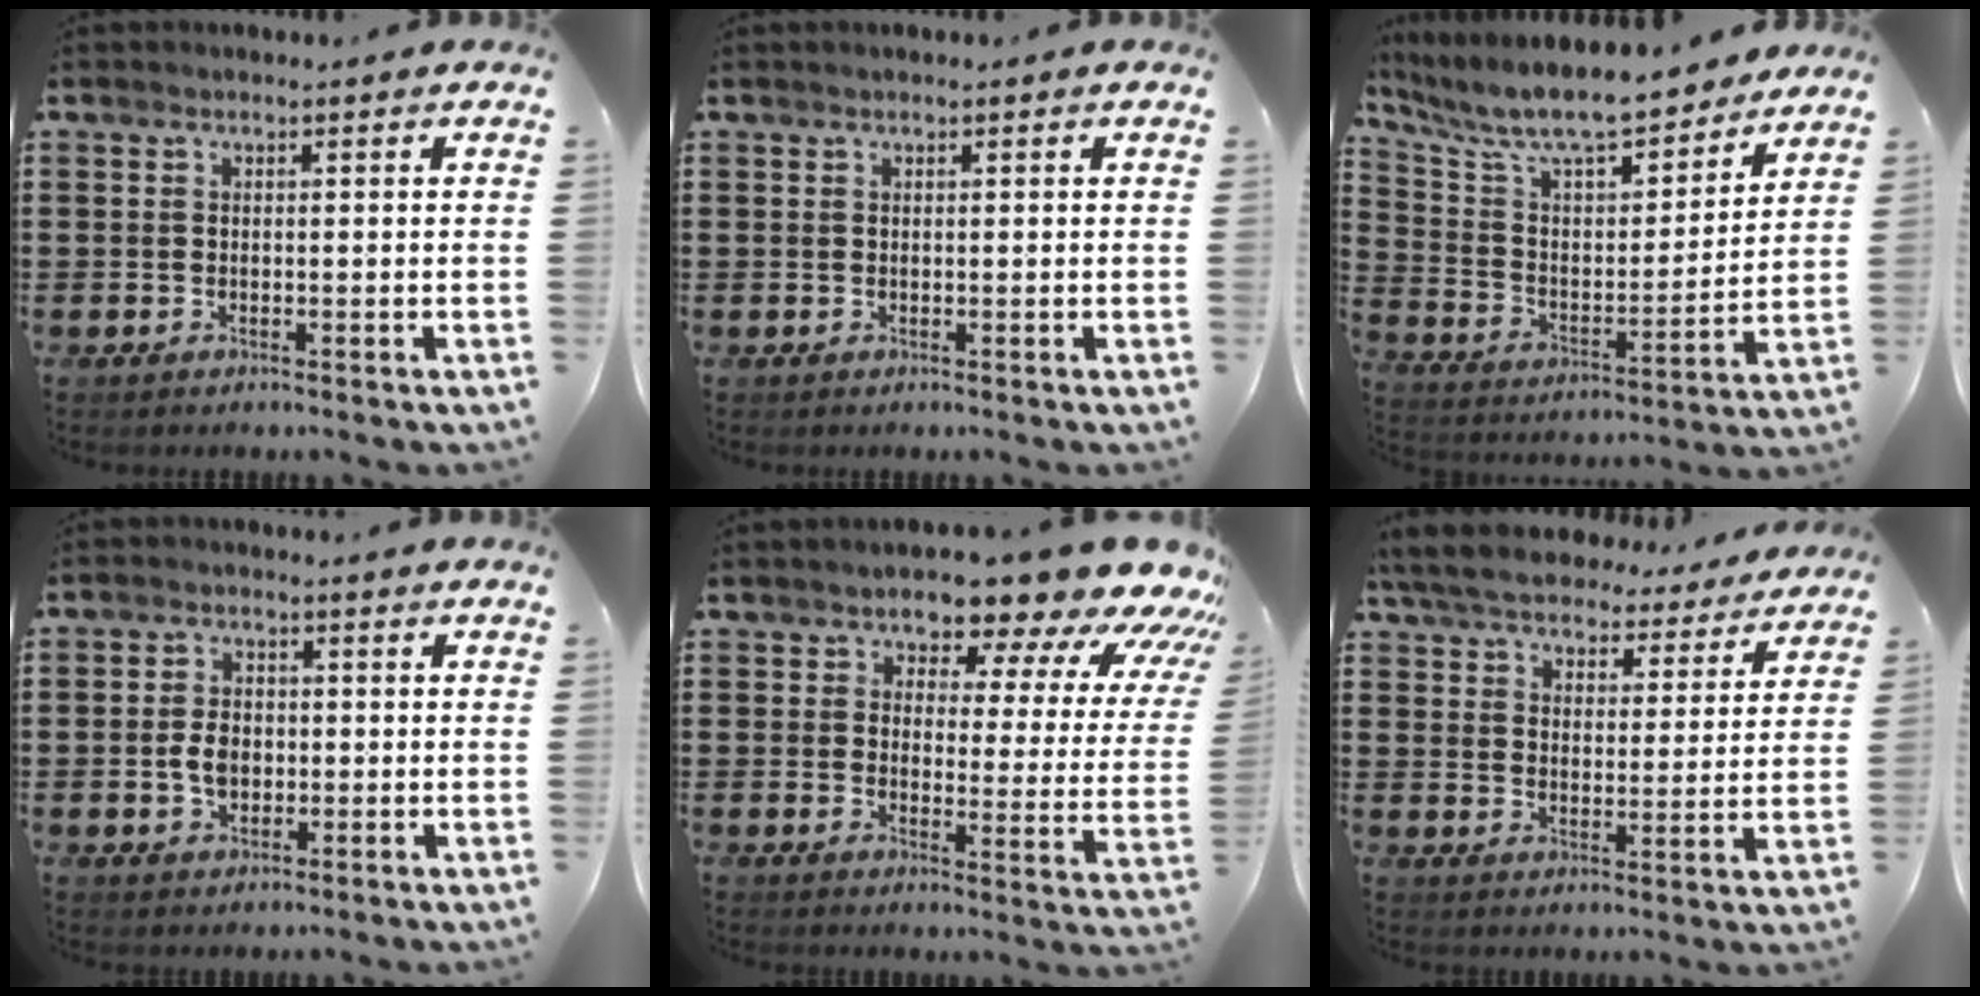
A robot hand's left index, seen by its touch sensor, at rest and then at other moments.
{"total": 0.0}
{"total": 9.5, "force": [8.5, 1.4, 3.9], "torque": [-0.111, -0.057, 0.146]}
{"total": 4.1, "force": [-0.4, 2.7, 3.0], "torque": [-0.067, 0.003, -0.010]}
{"total": 8.3, "force": [7.5, 2.2, 2.8], "torque": [-0.060, -0.058, 0.128]}
{"total": 6.2, "force": [6.0, 0.8, 1.4], "torque": [-0.056, -0.038, 0.106]}